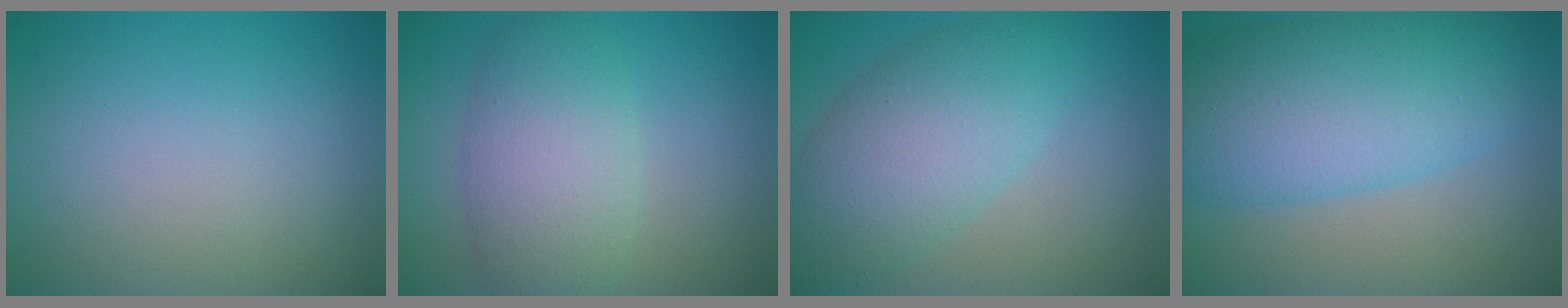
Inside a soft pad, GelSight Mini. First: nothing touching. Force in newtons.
{"total": 5.9, "press": 5.9, "slide": 0.3}
{"total": 7.1, "press": 7.1, "slide": 0.2}
{"total": 9.8, "press": 9.8, "slide": 0.2}